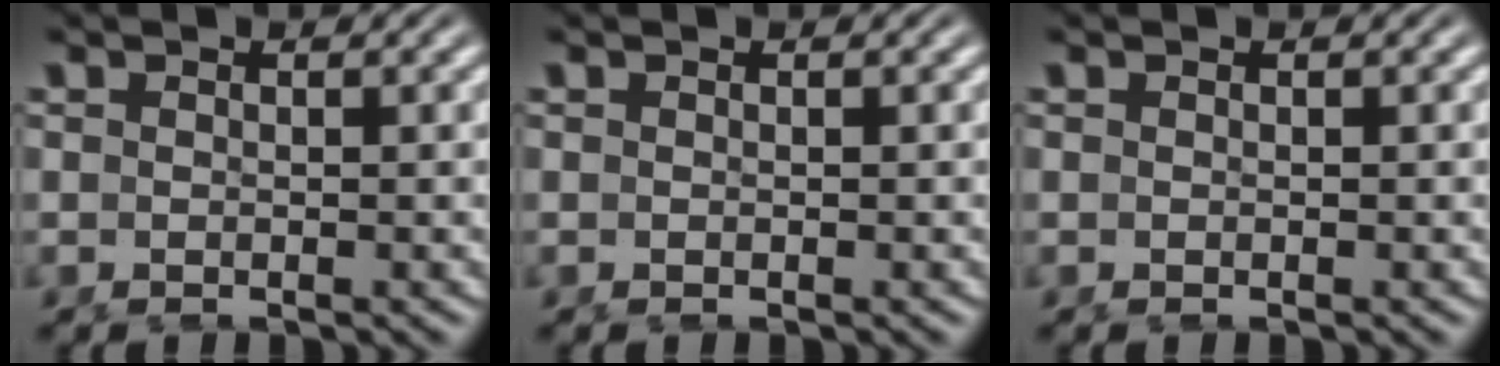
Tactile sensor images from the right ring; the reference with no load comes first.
{"total": 0.0}
{"total": 0.0}